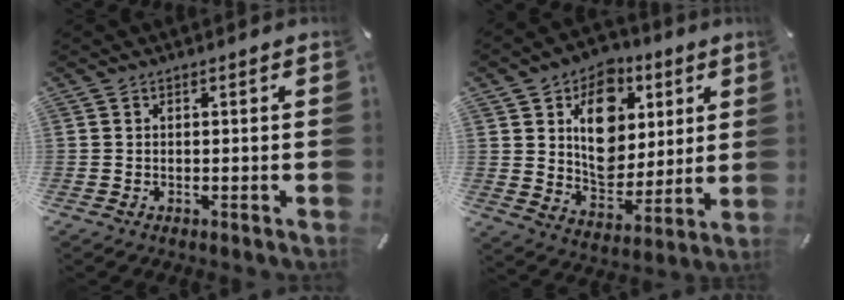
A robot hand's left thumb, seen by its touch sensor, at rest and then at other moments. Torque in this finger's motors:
{"motor_torque": [2.72, 2.29, 1.42, -1.35, 0.44]}